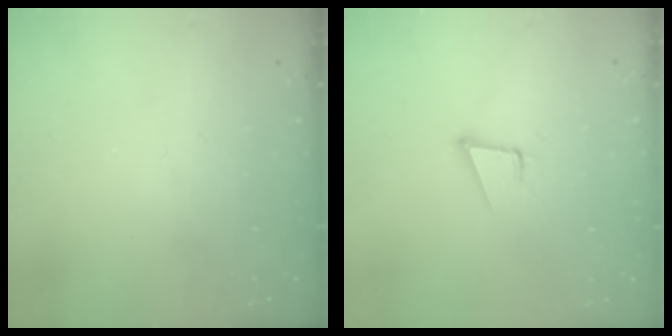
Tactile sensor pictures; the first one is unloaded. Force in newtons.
{"total": 3.4, "press": 2.4, "slide": 2.4}